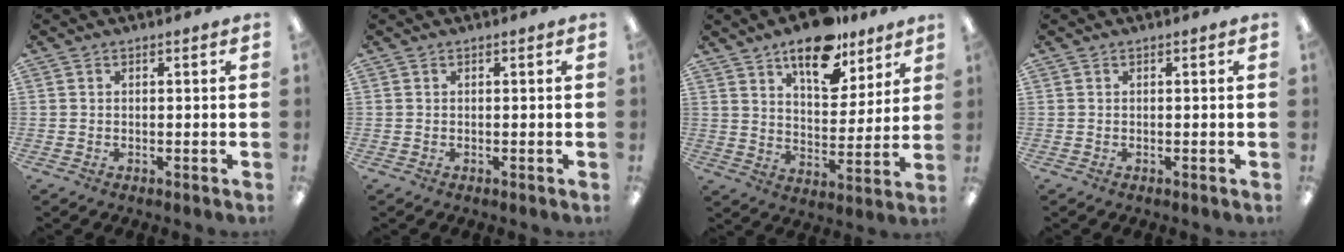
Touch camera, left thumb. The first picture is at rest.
{"total": 0.0}
{"total": 15.4, "force": [11.0, 7.3, 7.9], "torque": [-0.106, -0.061, 0.191]}
{"total": 0.0}